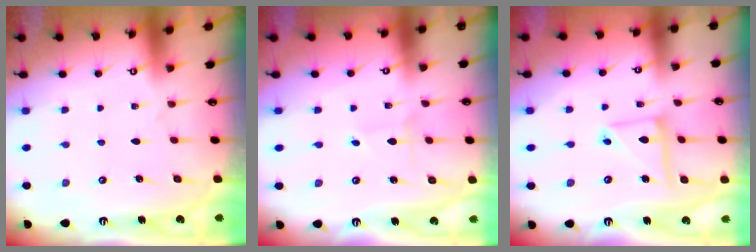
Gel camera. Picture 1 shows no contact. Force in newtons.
{"total": 0.7, "press": 0.7, "slide": 0.0}
{"total": 9.0, "press": 9.0, "slide": 0.8}